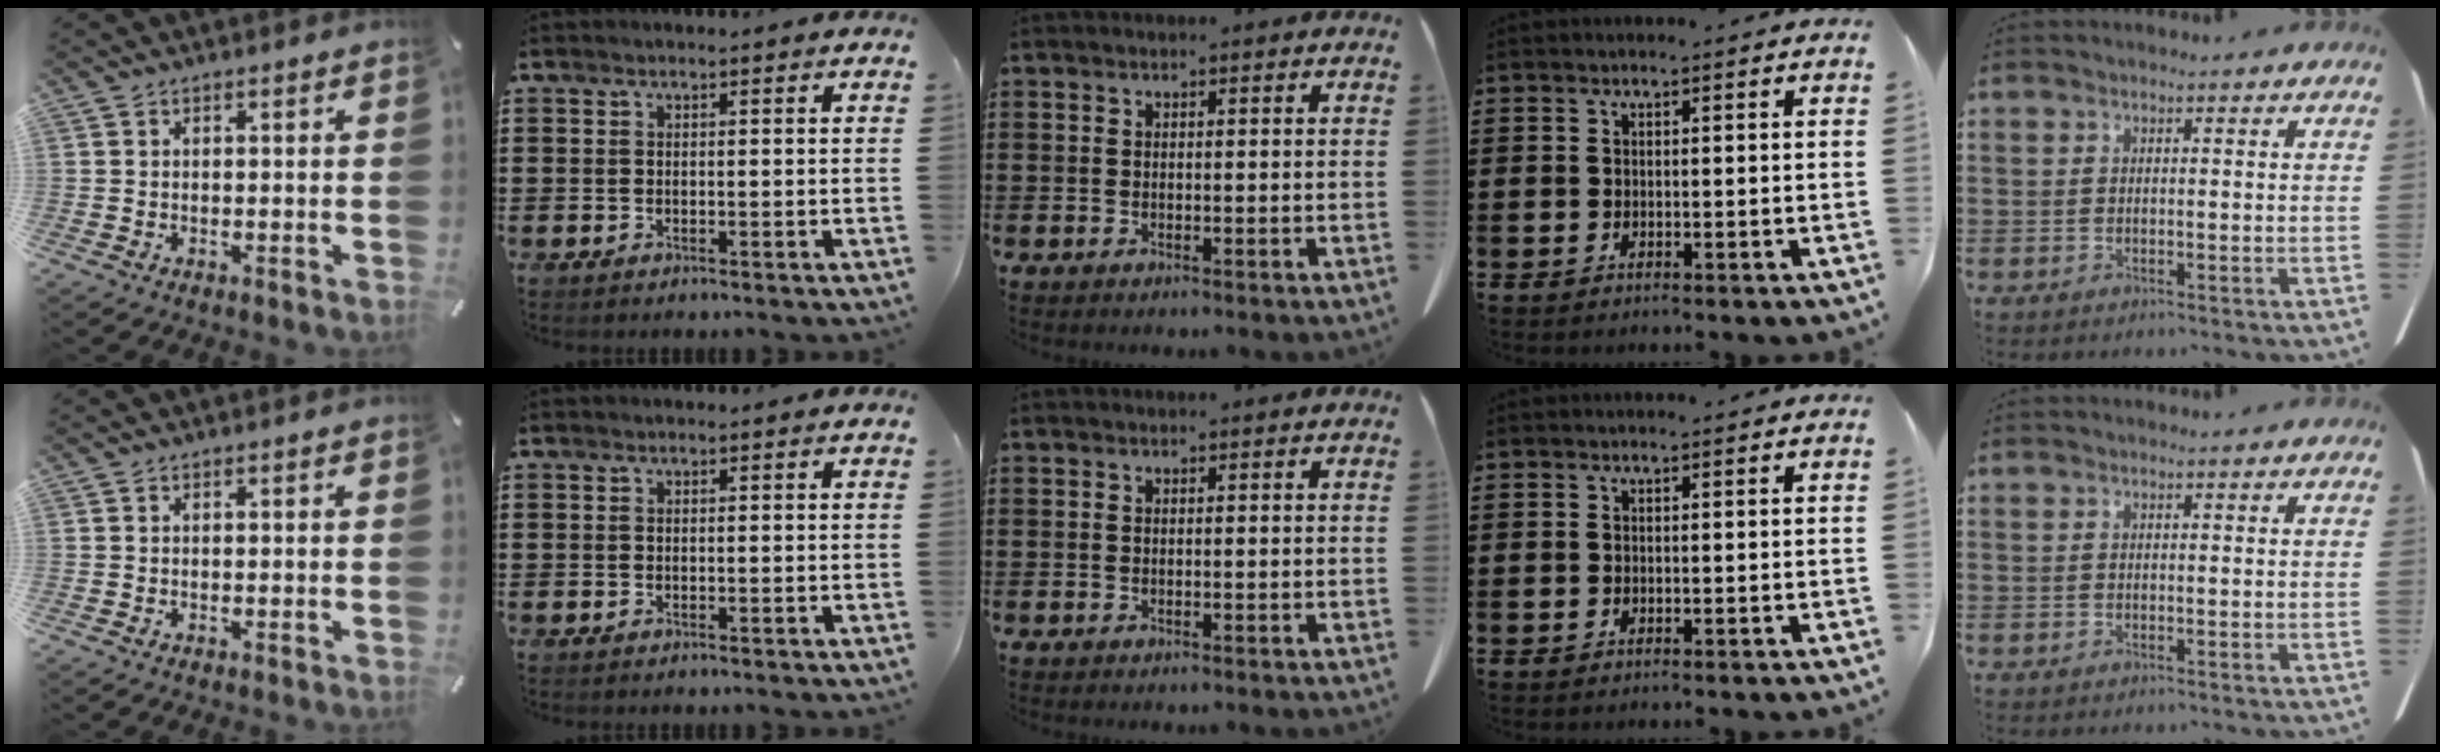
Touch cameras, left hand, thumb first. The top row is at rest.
{}